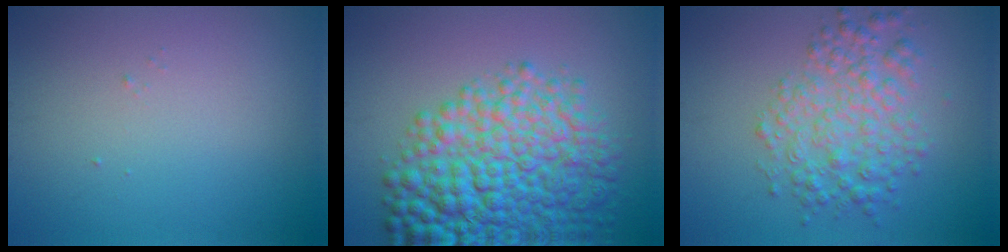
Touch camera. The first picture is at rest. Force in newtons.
{"total": 10.1, "press": 10.1, "slide": 0.3}
{"total": 4.6, "press": 4.6, "slide": 0.1}